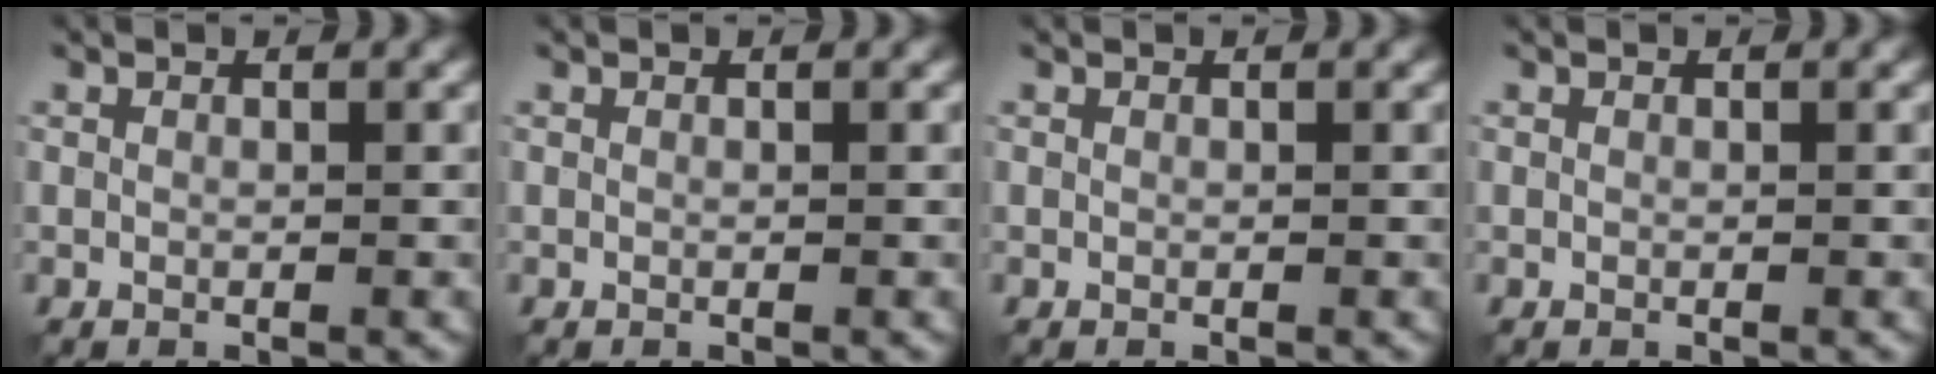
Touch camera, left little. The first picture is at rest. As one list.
[{"total": 0.0}, {"total": 0.0}, {"total": 0.0}]